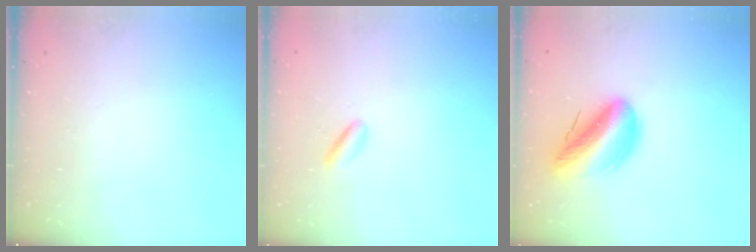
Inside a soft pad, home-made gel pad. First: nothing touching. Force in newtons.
{"total": 2.4, "press": 2.4, "slide": 0.5}
{"total": 13.9, "press": 13.7, "slide": 2.3}